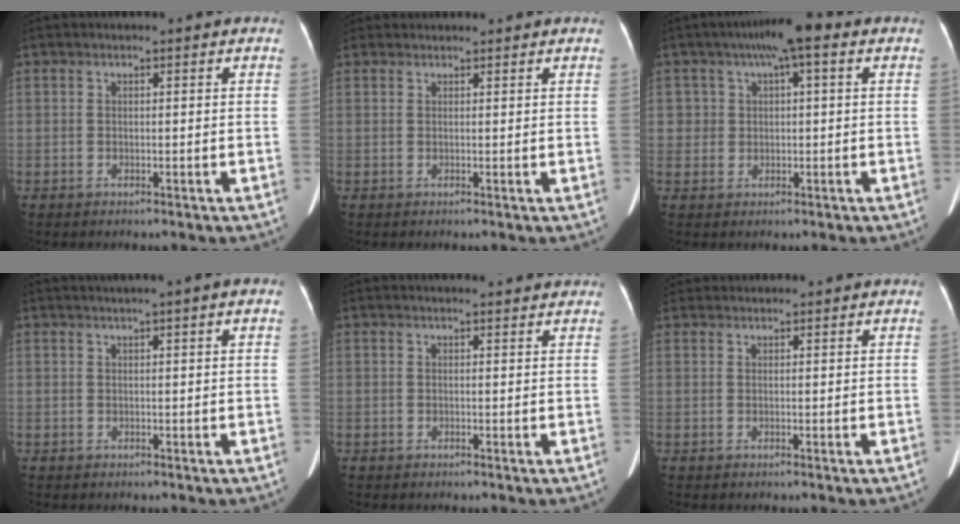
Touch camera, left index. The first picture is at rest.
{"total": 2.1, "force": [2.0, 0.6, 0.0], "torque": [-0.005, 0.019, 0.034]}
{"total": 5.6, "force": [2.7, 2.9, 4.0], "torque": [-0.055, 0.019, 0.038]}
{"total": 3.5, "force": [2.4, 0.0, 2.5], "torque": [-0.035, 0.032, 0.035]}
{"total": 4.9, "force": [4.7, 1.1, 0.9], "torque": [-0.007, 0.024, 0.049]}
{"total": 4.3, "force": [4.2, 0.9, 0.7], "torque": [-0.015, 0.034, 0.069]}